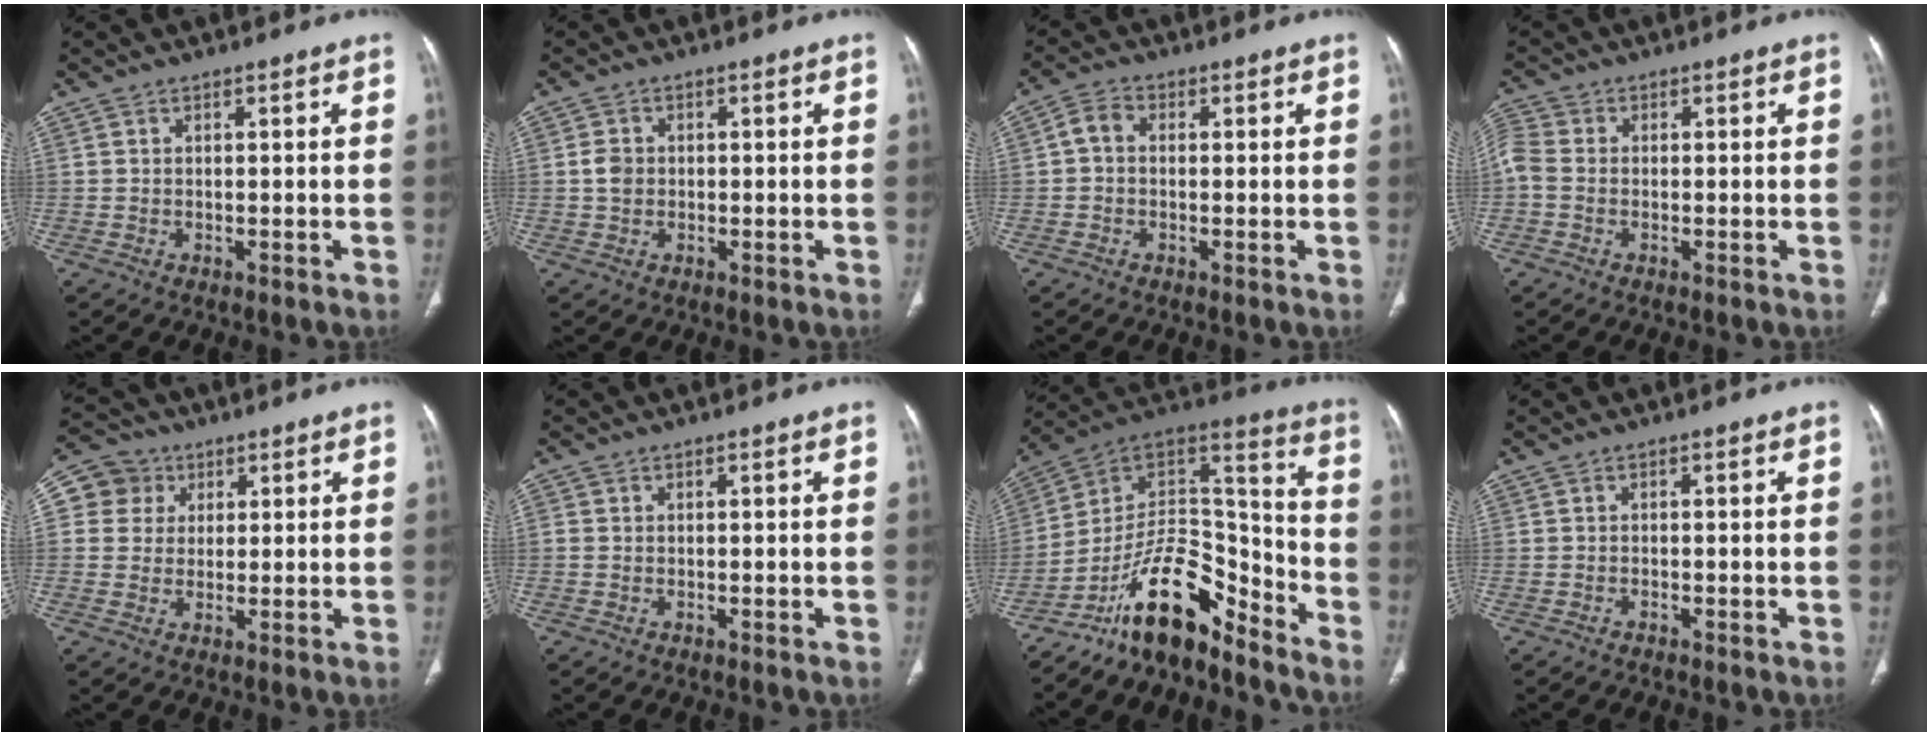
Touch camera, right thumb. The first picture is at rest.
{"total": 2.6, "force": [0.0, 2.2, 1.4], "torque": [-0.019, 0.007, -0.004]}
{"total": 3.4, "force": [0.1, 2.5, 2.3], "torque": [-0.037, 0.010, -0.009]}
{"total": 4.1, "force": [-0.7, 2.9, 2.8], "torque": [-0.077, 0.011, -0.024]}
{"total": 7.1, "force": [2.1, 6.7, 1.1], "torque": [0.006, 0.006, 0.032]}
{"total": 0.5, "force": [-0.1, 0.5, 0.3], "torque": [-0.007, 0.000, -0.004]}
{"total": 16.4, "force": [-12.5, 6.6, 8.3], "torque": [-0.100, 0.128, -0.222]}
{"total": 0.0}